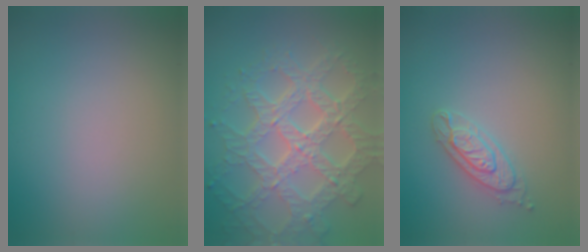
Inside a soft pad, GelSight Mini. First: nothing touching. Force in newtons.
{"total": 7.9, "press": 5.7, "slide": 5.6}
{"total": 2.5, "press": 2.4, "slide": 0.2}